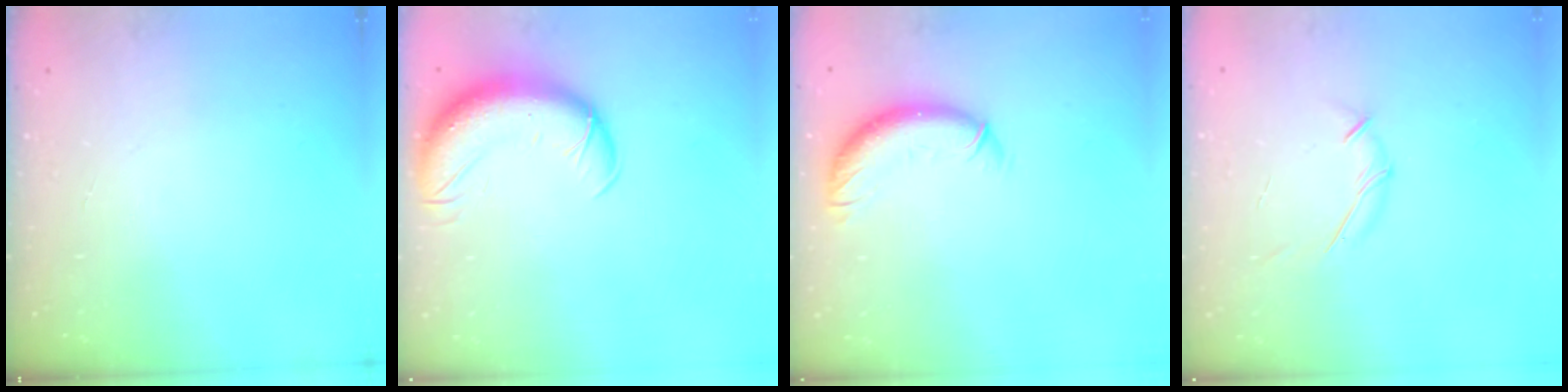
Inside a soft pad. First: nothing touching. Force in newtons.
{"total": 12.3, "press": 11.9, "slide": 3.0}
{"total": 10.0, "press": 9.8, "slide": 1.9}
{"total": 5.9, "press": 5.8, "slide": 1.4}